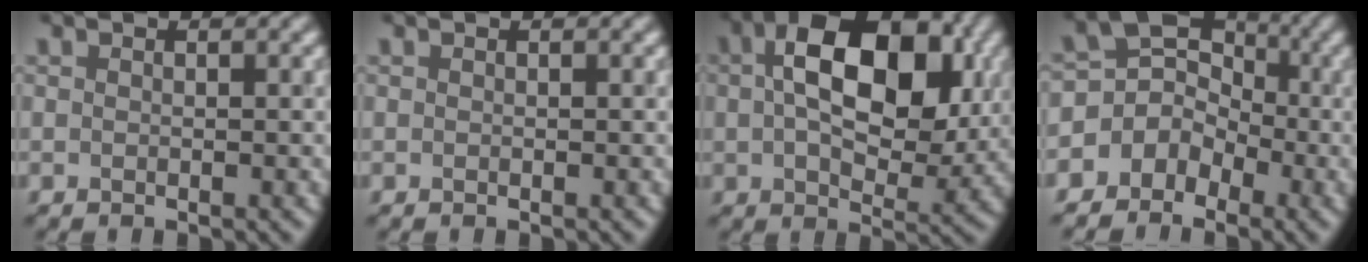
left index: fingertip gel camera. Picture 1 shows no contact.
{"total": 0.0}
{"total": 12.3, "force": [2.4, 7.1, 9.8], "torque": [-0.146, 0.009, 0.043]}
{"total": 4.4, "force": [-1.9, 3.7, 1.5], "torque": [0.011, 0.005, -0.044]}